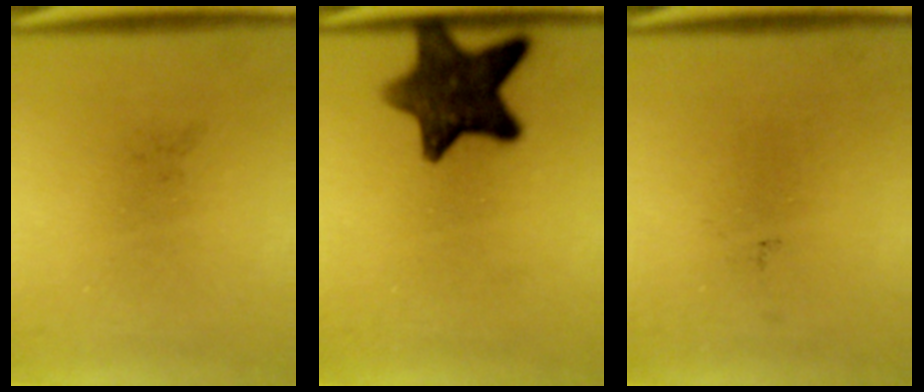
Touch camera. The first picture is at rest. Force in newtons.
{"total": 11.2}
{"total": 0.0}